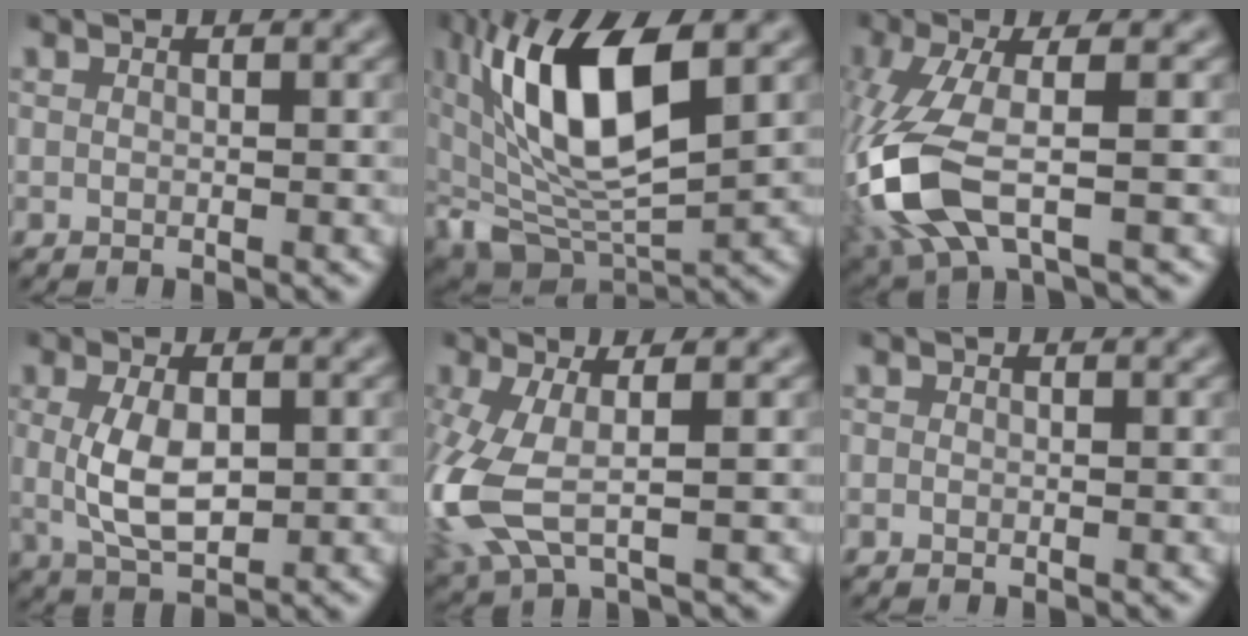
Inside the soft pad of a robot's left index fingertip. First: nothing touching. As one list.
[{"total": 12.2, "force": [3.5, 5.0, 10.5], "torque": [-0.192, -0.003, 0.063]}, {"total": 9.4, "force": [-2.1, 3.2, 8.6], "torque": [-0.220, -0.008, -0.046]}, {"total": 4.5, "force": [0.3, 2.1, 4.0], "torque": [-0.091, 0.000, 0.011]}, {"total": 7.3, "force": [-1.2, 2.8, 6.6], "torque": [-0.187, -0.013, -0.027]}, {"total": 0.0}]